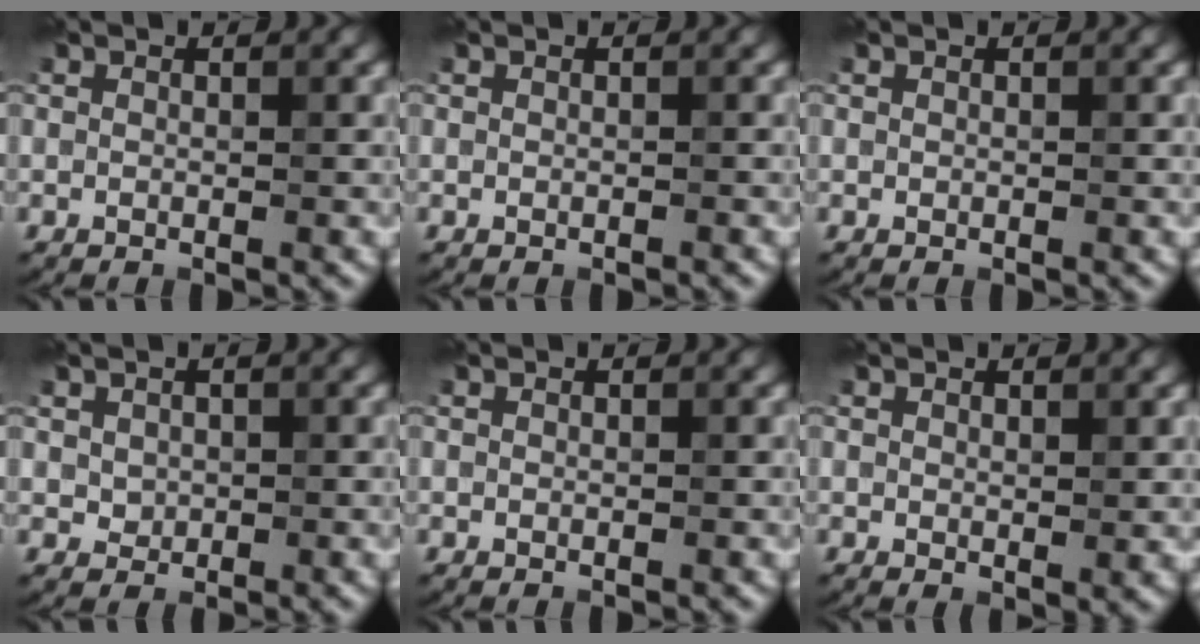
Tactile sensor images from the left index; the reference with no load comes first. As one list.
[{"total": 0.0}, {"total": 0.0}, {"total": 1.2, "force": [0.4, 1.1, 0.5], "torque": [-0.010, 0.000, 0.008]}, {"total": 0.0}, {"total": 1.2, "force": [0.7, 0.5, 0.9], "torque": [-0.013, -0.002, 0.016]}]